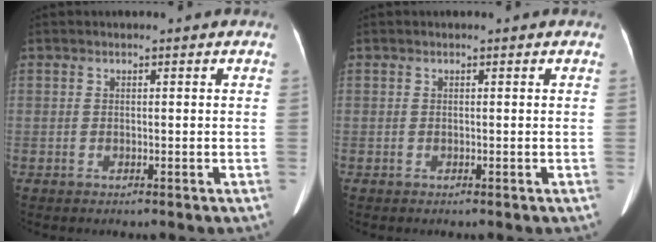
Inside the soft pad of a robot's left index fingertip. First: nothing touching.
{"total": 0.0}